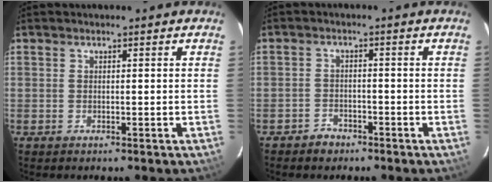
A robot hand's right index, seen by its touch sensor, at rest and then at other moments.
{"total": 3.3, "force": [-2.5, 2.0, 0.5], "torque": [-0.017, 0.012, -0.040]}